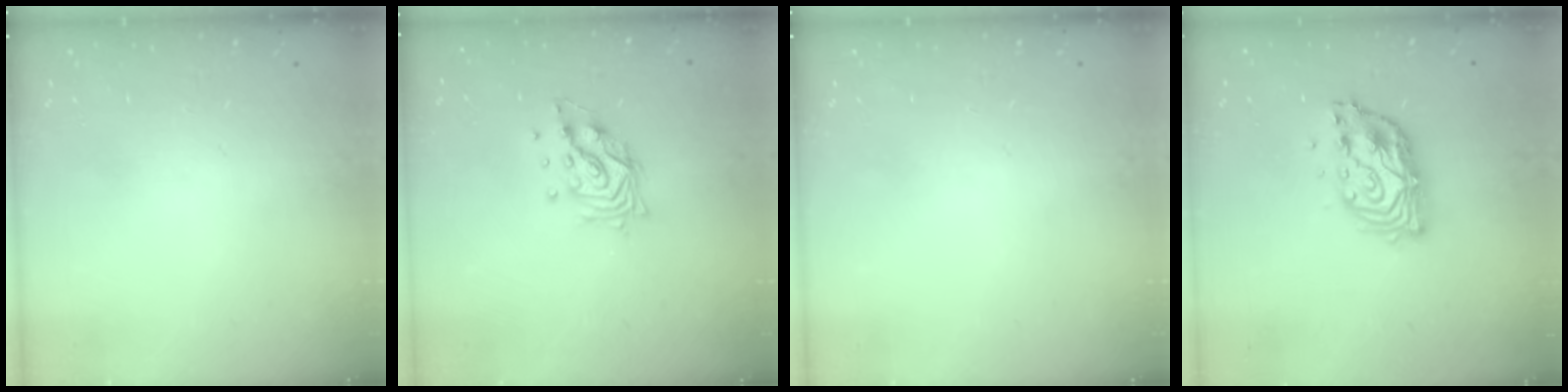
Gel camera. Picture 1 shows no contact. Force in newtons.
{"total": 11.5, "press": 11.4, "slide": 1.5}
{"total": 0.0}
{"total": 11.8, "press": 11.7, "slide": 1.0}